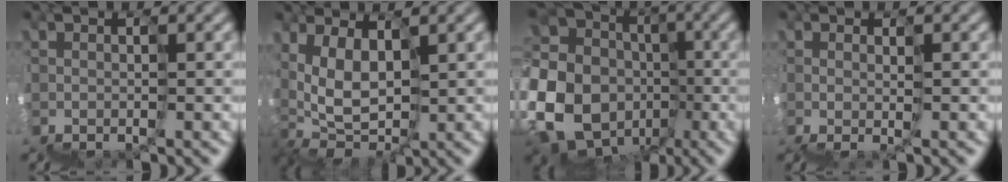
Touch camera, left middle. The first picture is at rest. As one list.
[{"total": 5.1, "force": [2.6, 2.9, 3.3], "torque": [-0.095, 0.027, 0.055]}, {"total": 10.9, "force": [-1.2, 10.5, 2.4], "torque": [-0.092, 0.025, -0.032]}, {"total": 0.6, "force": [-0.2, 0.1, 0.6], "torque": [-0.004, -0.002, 0.002]}]